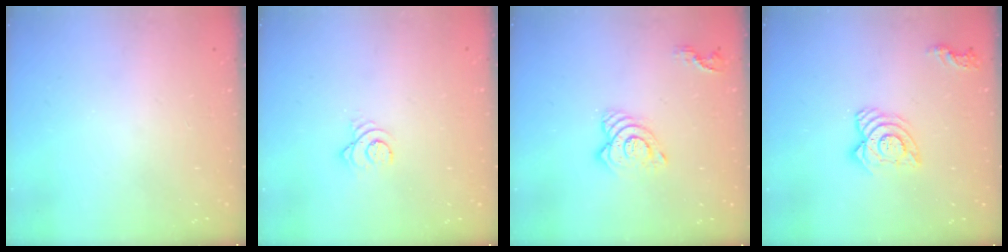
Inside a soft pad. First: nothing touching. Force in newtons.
{"total": 3.0, "press": 2.9, "slide": 0.4}
{"total": 10.2, "press": 10.2, "slide": 0.9}
{"total": 11.0, "press": 10.9, "slide": 1.0}